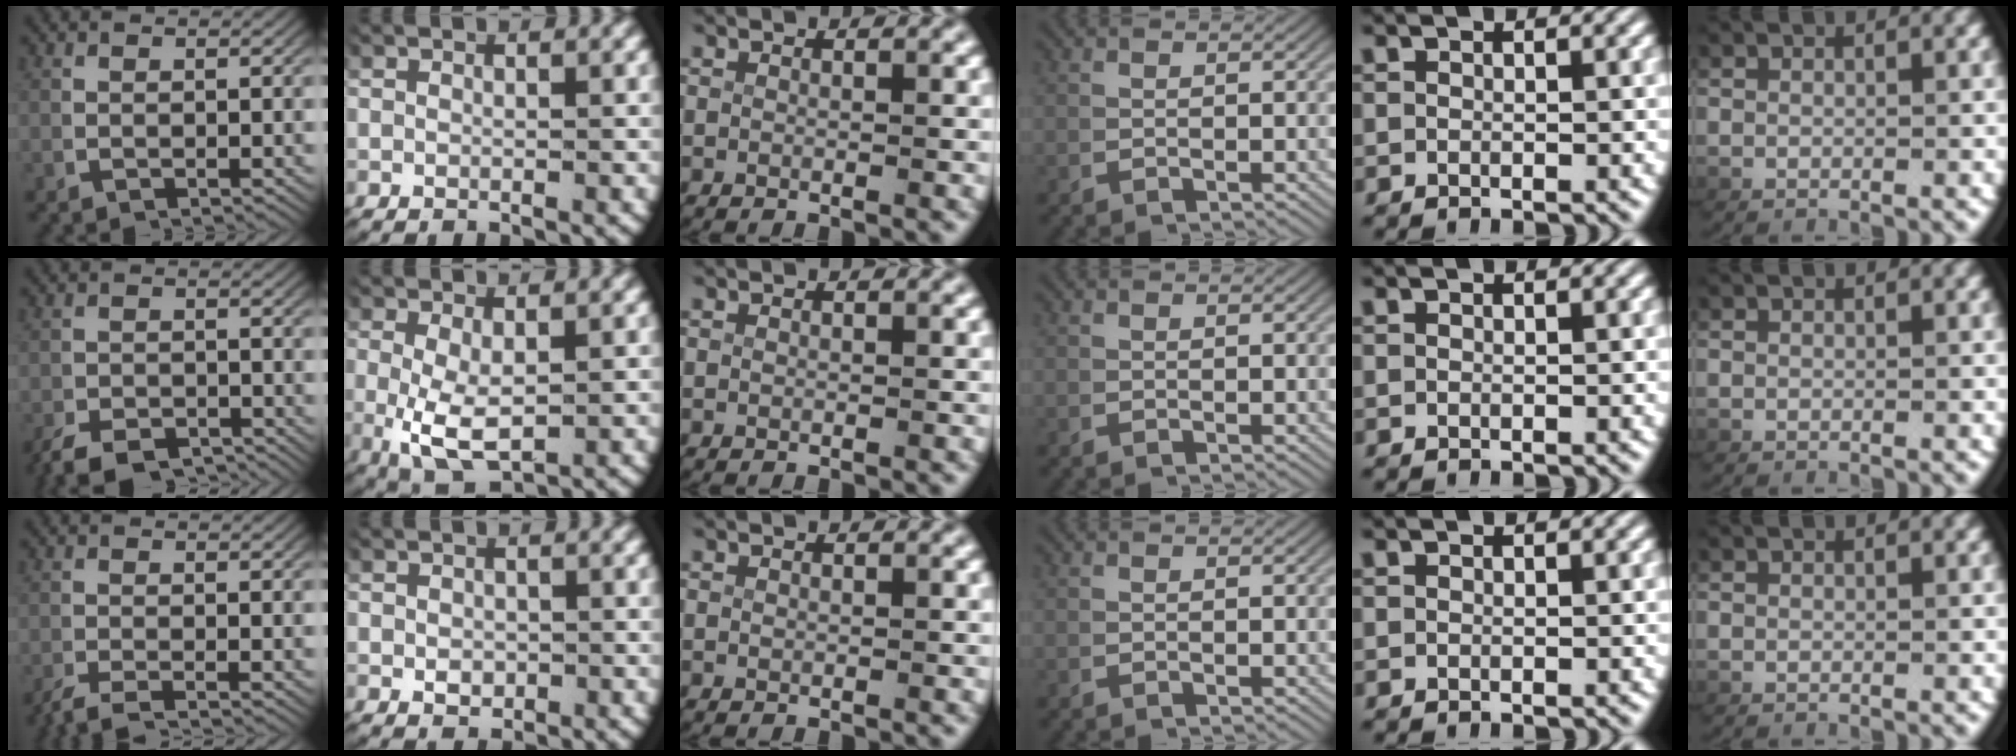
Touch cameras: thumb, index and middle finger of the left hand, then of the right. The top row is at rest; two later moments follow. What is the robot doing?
{"motion": "lift_and_place", "object": "card"}